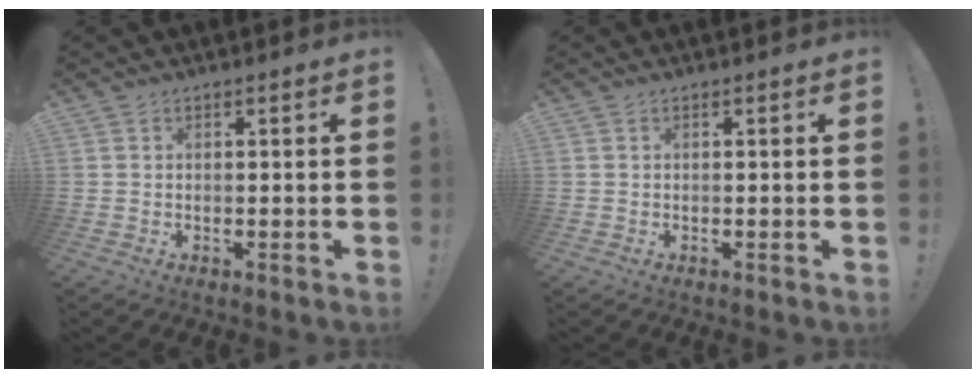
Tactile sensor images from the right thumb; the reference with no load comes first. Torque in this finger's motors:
{"motor_torque": [0.00, 0.00, -0.05, 0.05, 0.02]}